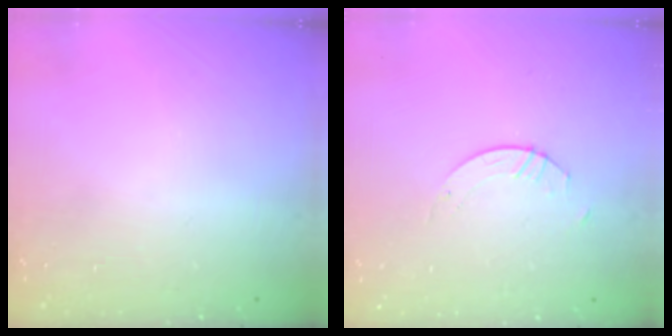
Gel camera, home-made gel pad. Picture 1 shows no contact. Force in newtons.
{"total": 2.6, "press": 2.6, "slide": 0.2}